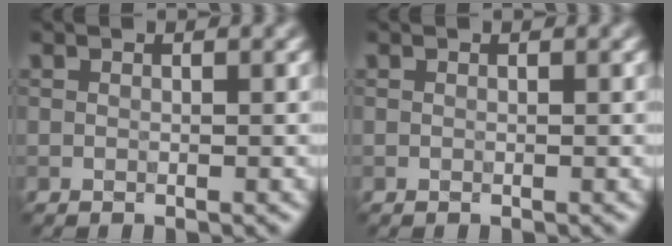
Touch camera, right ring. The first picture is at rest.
{"total": 0.0}